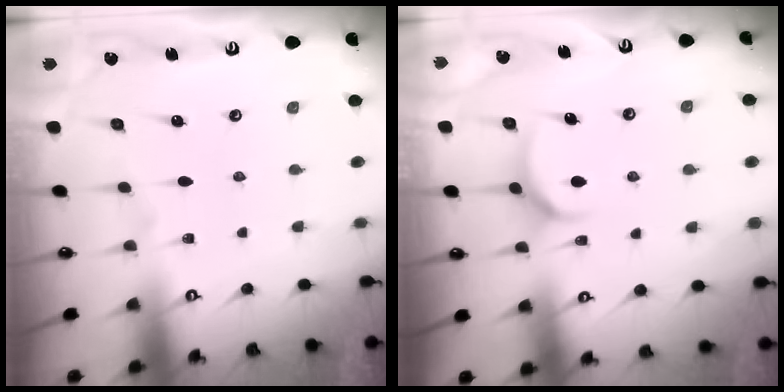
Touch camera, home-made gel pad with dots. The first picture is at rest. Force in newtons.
{"total": 5.4, "press": 5.4, "slide": 0.6}